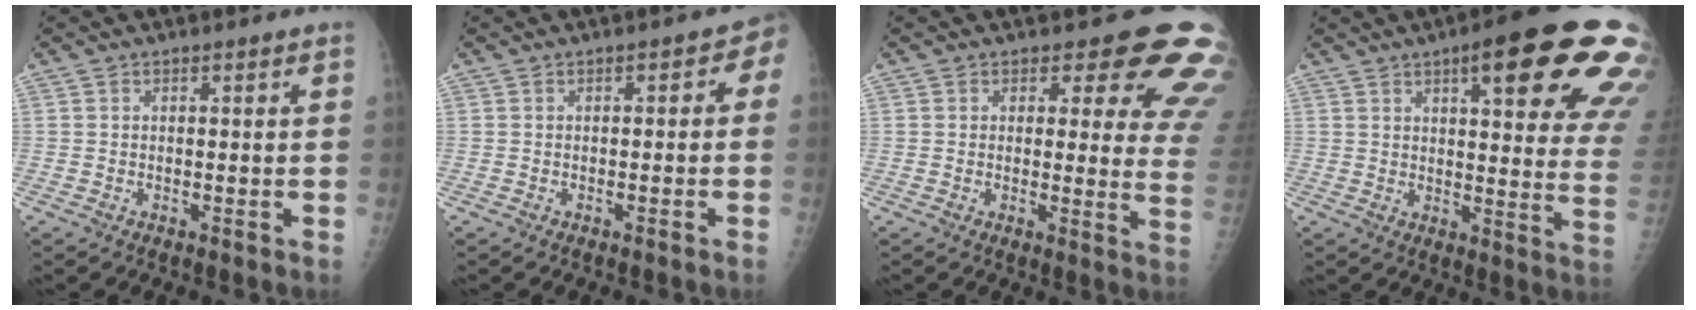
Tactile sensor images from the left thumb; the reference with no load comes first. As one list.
[{"total": 2.7, "force": [-0.8, 1.9, 1.8], "torque": [-0.001, 0.024, -0.017]}, {"total": 13.0, "force": [9.8, 5.4, 6.6], "torque": [-0.017, -0.068, 0.078]}, {"total": 24.7, "force": [12.5, 6.0, 20.5], "torque": [-0.203, -0.030, 0.153]}]